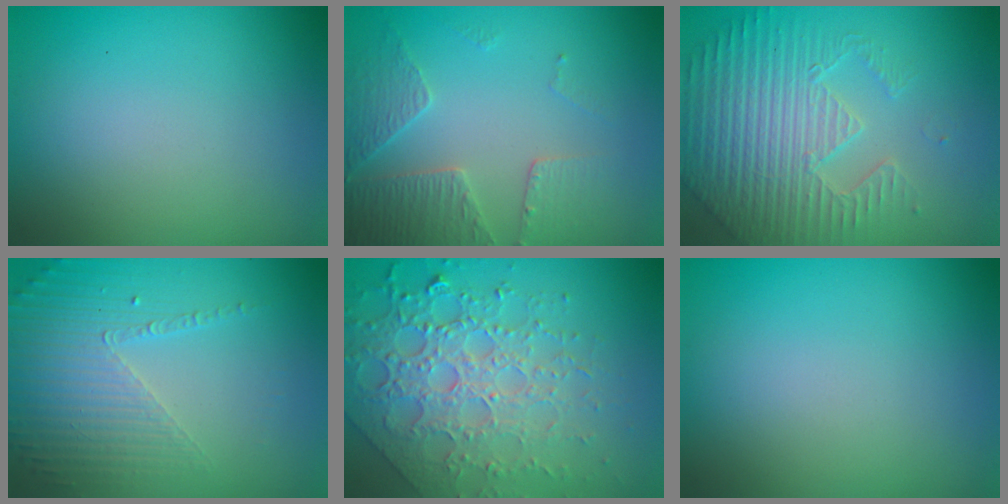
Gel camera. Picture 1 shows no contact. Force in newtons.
{"total": 3.6, "press": 3.2, "slide": 1.5}
{"total": 5.0, "press": 4.6, "slide": 1.9}
{"total": 4.8, "press": 3.2, "slide": 3.5}
{"total": 7.9, "press": 5.6, "slide": 5.6}
{"total": 0.0}